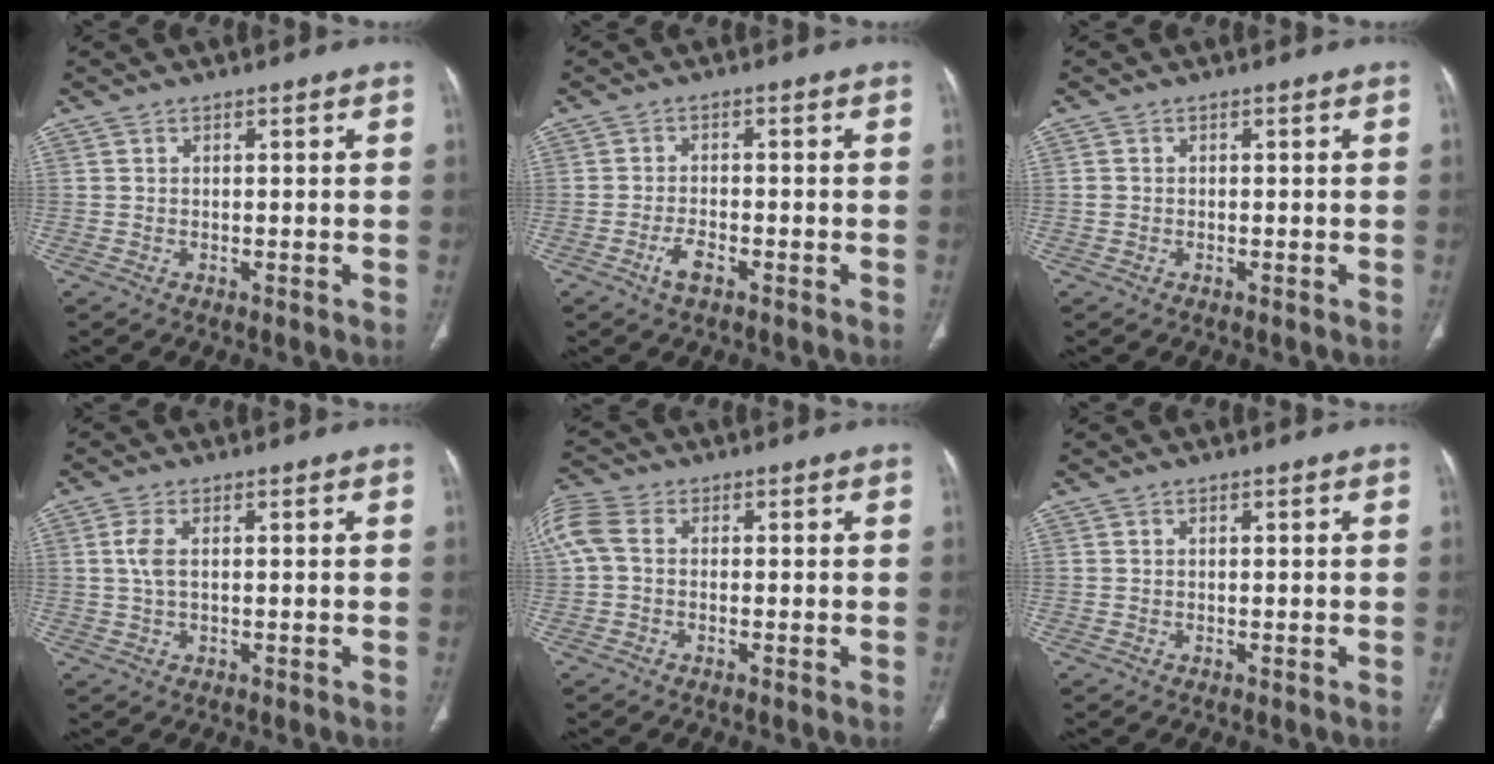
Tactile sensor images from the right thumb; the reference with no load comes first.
{"total": 3.3, "force": [-1.8, 1.3, 2.3], "torque": [-0.046, 0.012, -0.034]}
{"total": 0.7, "force": [-0.1, 0.6, 0.3], "torque": [-0.006, 0.002, -0.003]}
{"total": 3.1, "force": [0.4, 1.3, 2.7], "torque": [-0.072, 0.004, 0.009]}
{"total": 8.0, "force": [0.5, 5.7, 5.5], "torque": [-0.141, 0.022, 0.007]}
{"total": 0.0}